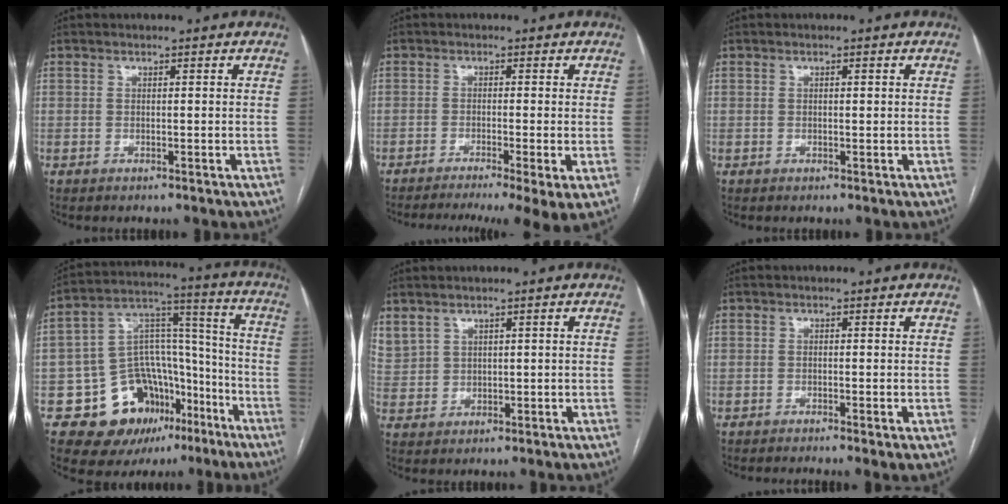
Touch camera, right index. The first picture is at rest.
{"total": 11.3, "force": [-7.9, 0.5, 8.0], "torque": [-0.106, -0.015, -0.118]}
{"total": 0.7, "force": [0.1, 0.2, 0.6], "torque": [-0.011, 0.000, 0.002]}
{"total": 16.5, "force": [-8.4, 11.7, 8.1], "torque": [-0.117, 0.067, -0.118]}
{"total": 4.6, "force": [3.4, 2.8, 1.4], "torque": [-0.037, 0.013, 0.085]}
{"total": 2.0, "force": [-1.2, 0.0, 1.6], "torque": [-0.020, -0.004, -0.018]}